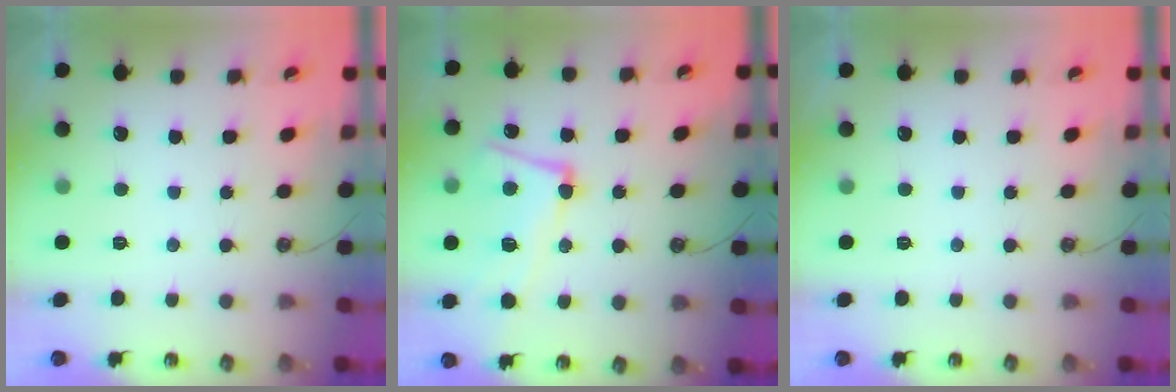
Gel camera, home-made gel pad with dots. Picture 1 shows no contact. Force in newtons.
{"total": 8.9, "press": 8.6, "slide": 2.1}
{"total": 0.0}